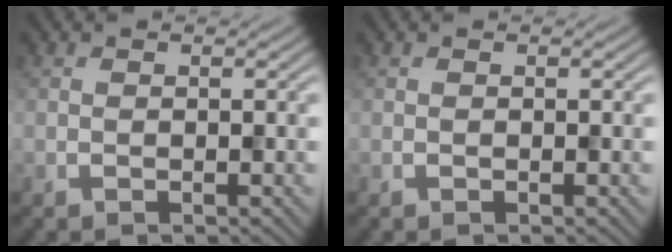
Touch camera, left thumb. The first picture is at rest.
{"total": 0.0}